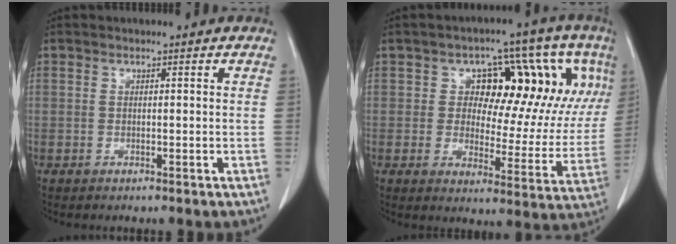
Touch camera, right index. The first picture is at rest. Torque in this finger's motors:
{"motor_torque": [0.36, 0.27, 0.21, 0.04]}